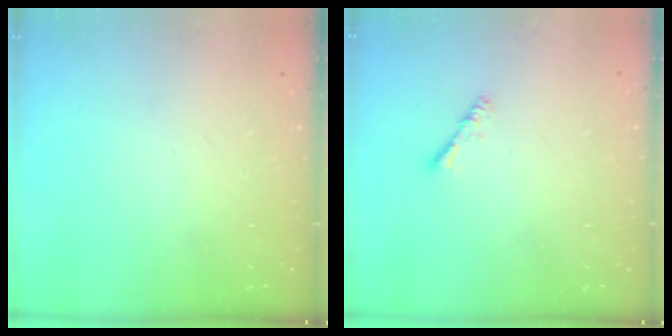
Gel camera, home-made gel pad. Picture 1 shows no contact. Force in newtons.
{"total": 2.4, "press": 2.4, "slide": 0.3}